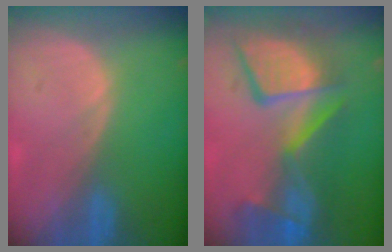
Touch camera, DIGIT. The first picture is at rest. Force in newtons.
{"total": 12.5, "press": 11.3, "slide": 5.3}